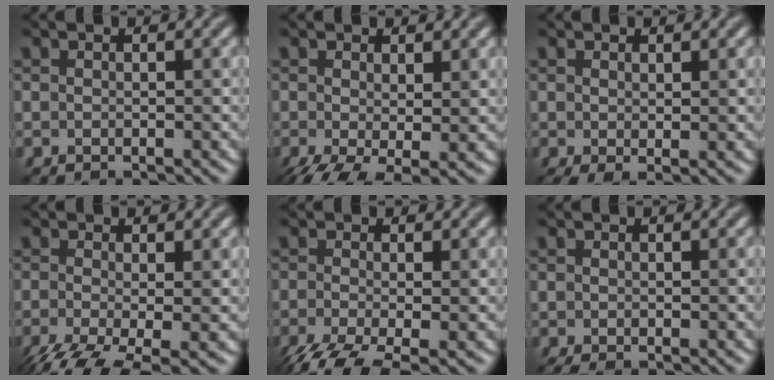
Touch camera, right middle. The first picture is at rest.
{"total": 4.6, "force": [-1.2, 2.0, 3.9], "torque": [-0.082, -0.016, -0.020]}
{"total": 1.4, "force": [0.1, 0.5, 1.4], "torque": [-0.029, -0.003, 0.005]}
{"total": 6.7, "force": [-3.2, 2.5, 5.4], "torque": [-0.112, -0.023, -0.054]}
{"total": 5.9, "force": [-3.4, 1.9, 4.5], "torque": [-0.093, -0.019, -0.063]}
{"total": 0.9, "force": [-0.6, 0.2, 0.6], "torque": [-0.013, -0.003, -0.009]}